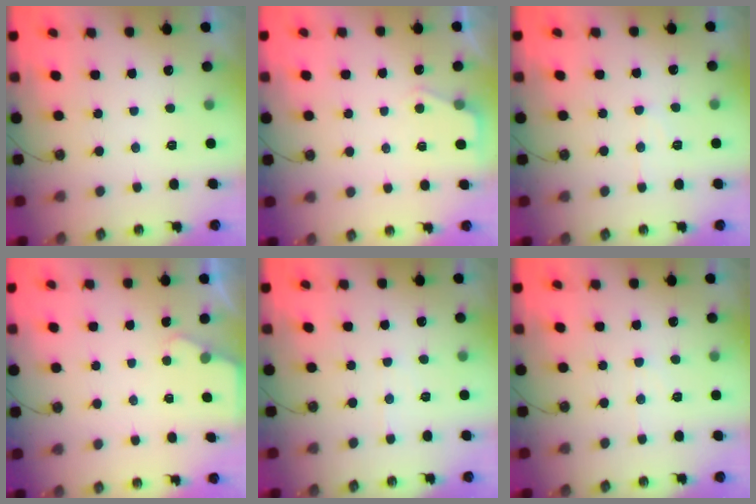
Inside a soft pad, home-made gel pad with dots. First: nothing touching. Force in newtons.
{"total": 2.7, "press": 2.7, "slide": 0.4}
{"total": 7.7, "press": 7.6, "slide": 0.8}
{"total": 1.7, "press": 1.6, "slide": 0.2}
{"total": 4.0, "press": 3.9, "slide": 0.6}
{"total": 3.8, "press": 3.7, "slide": 0.6}